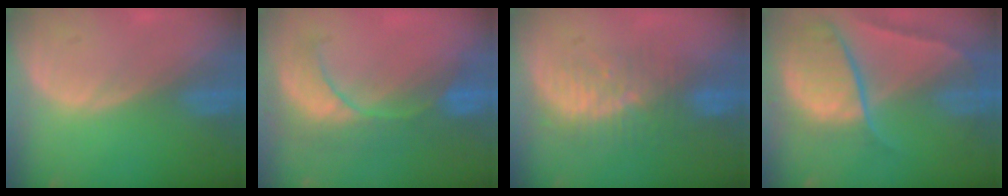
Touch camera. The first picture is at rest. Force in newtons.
{"total": 8.1, "press": 8.0, "slide": 0.8}
{"total": 8.4, "press": 7.8, "slide": 3.0}
{"total": 10.7, "press": 9.0, "slide": 5.8}